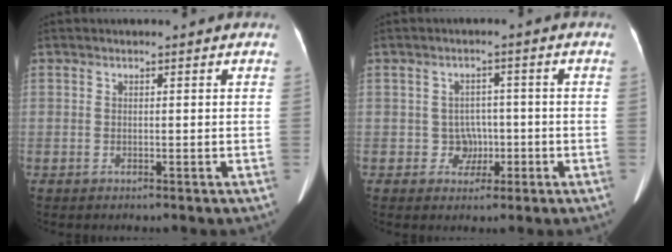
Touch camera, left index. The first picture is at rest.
{"total": 3.3, "force": [-0.9, 3.1, 0.7], "torque": [-0.003, 0.011, -0.009]}